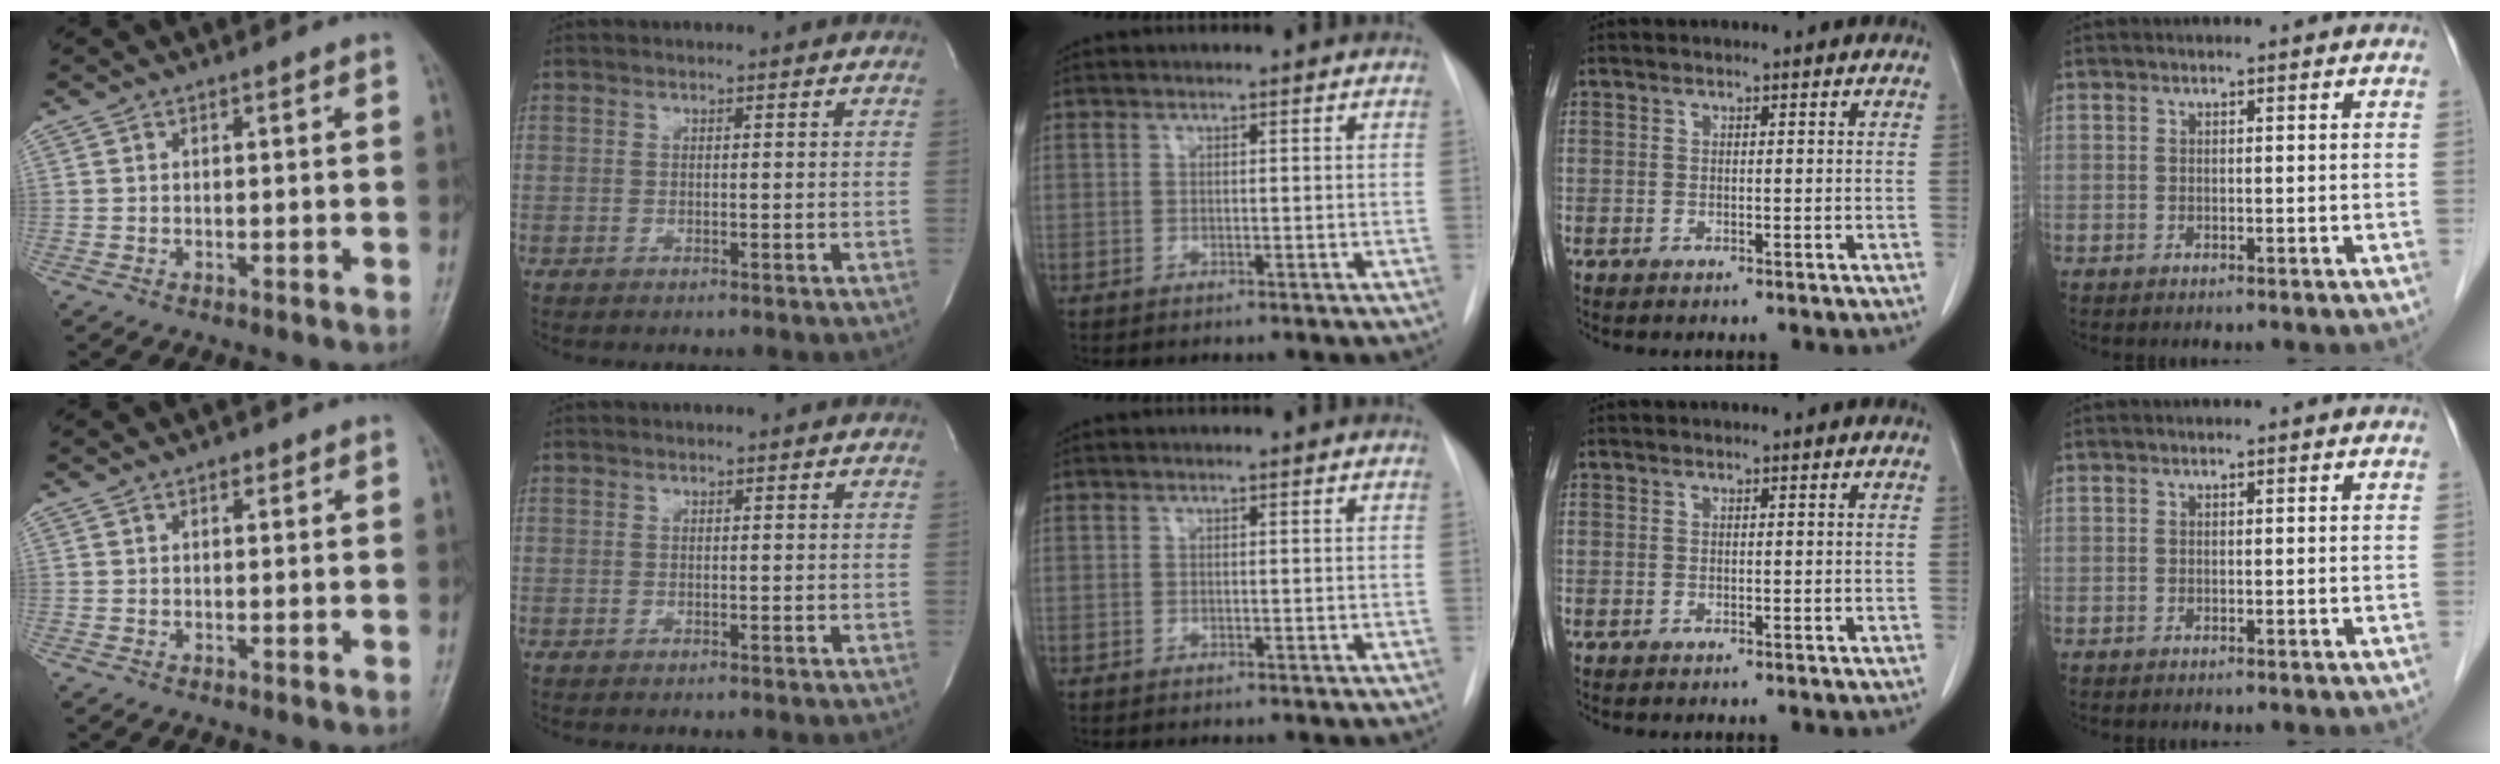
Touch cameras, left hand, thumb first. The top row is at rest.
{"thumb": {"total": 0.9, "force": [0.5, 0.6, 0.4], "torque": [0.001, -0.001, 0.004]}}